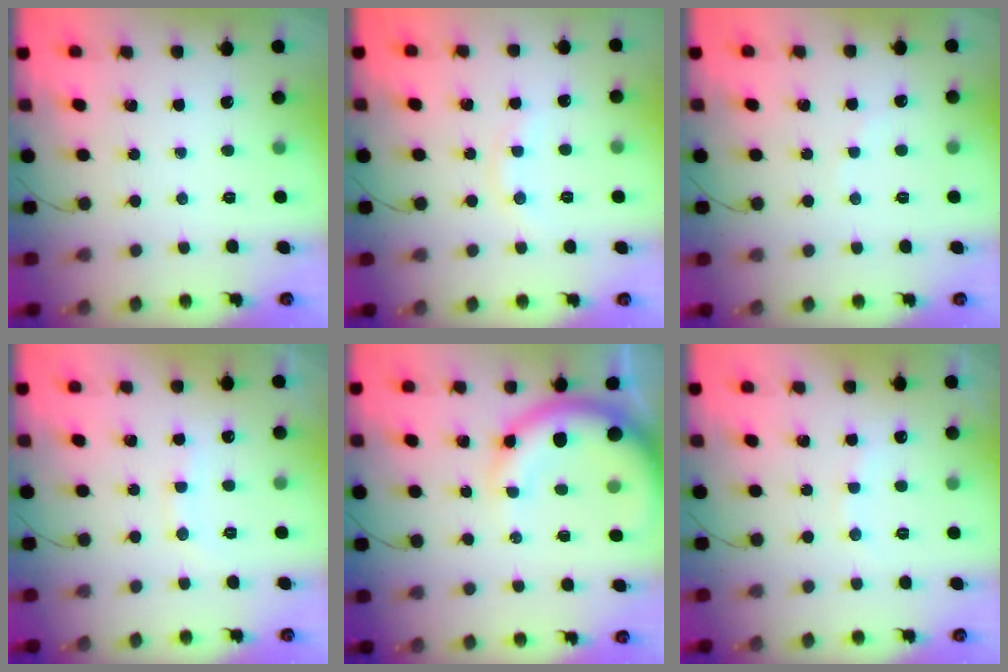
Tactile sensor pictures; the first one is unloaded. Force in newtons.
{"total": 5.2, "press": 5.1, "slide": 1.0}
{"total": 4.2, "press": 4.0, "slide": 1.1}
{"total": 8.3, "press": 8.2, "slide": 1.3}
{"total": 11.4, "press": 11.2, "slide": 2.4}
{"total": 5.6, "press": 5.6, "slide": 0.9}